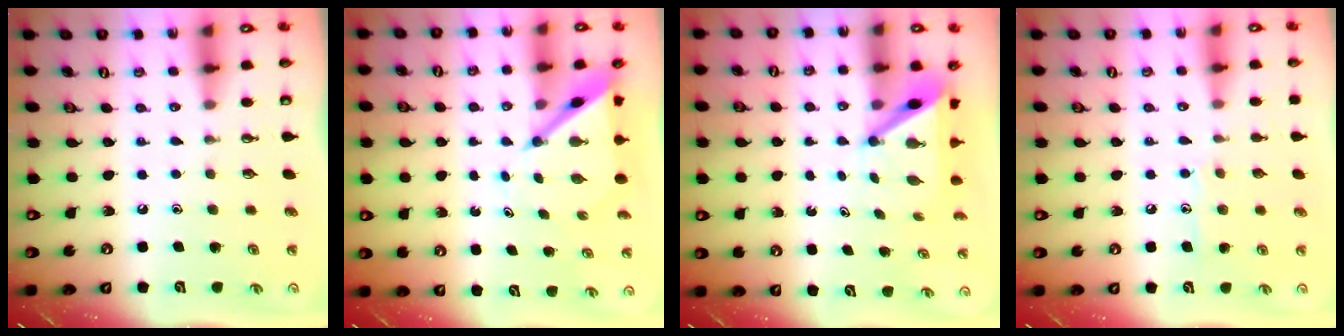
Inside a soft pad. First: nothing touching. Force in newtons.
{"total": 5.9, "press": 5.9, "slide": 0.6}
{"total": 5.9, "press": 5.9, "slide": 0.1}
{"total": 7.5, "press": 7.5, "slide": 0.6}